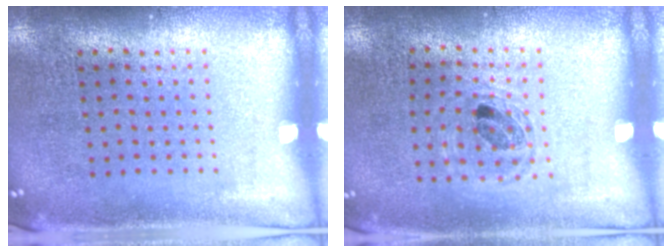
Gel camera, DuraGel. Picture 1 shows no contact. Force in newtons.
{"total": 0.9, "press": 0.9, "slide": 0.0}